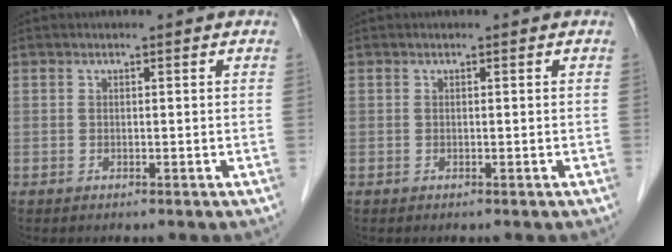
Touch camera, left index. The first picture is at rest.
{"total": 0.0}